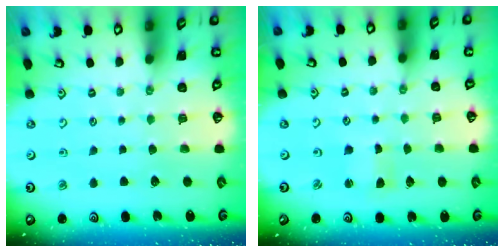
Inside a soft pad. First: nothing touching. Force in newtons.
{"total": 1.5, "press": 1.5, "slide": 0.3}